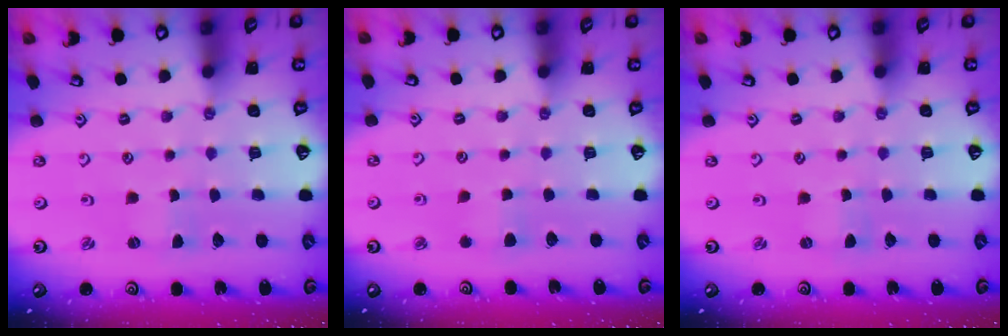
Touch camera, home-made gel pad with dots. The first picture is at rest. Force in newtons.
{"total": 3.9, "press": 3.8, "slide": 0.7}
{"total": 0.0}